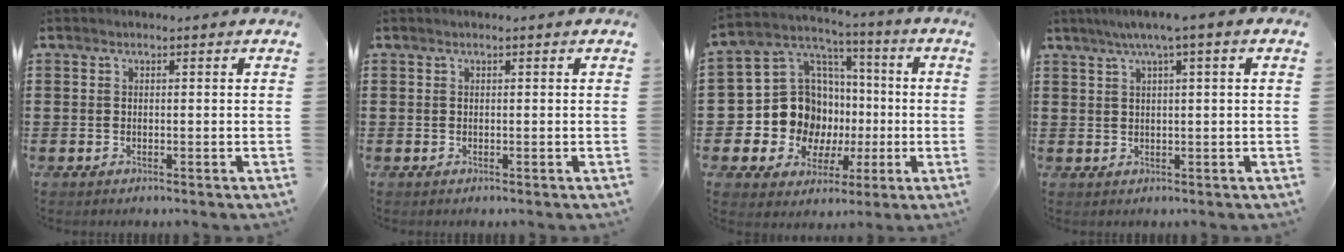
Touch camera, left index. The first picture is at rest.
{"total": 0.0}
{"total": 13.1, "force": [-2.2, 12.0, 4.9], "torque": [-0.132, -0.001, -0.030]}
{"total": 3.0, "force": [1.0, -0.2, 2.8], "torque": [-0.054, -0.002, 0.015]}